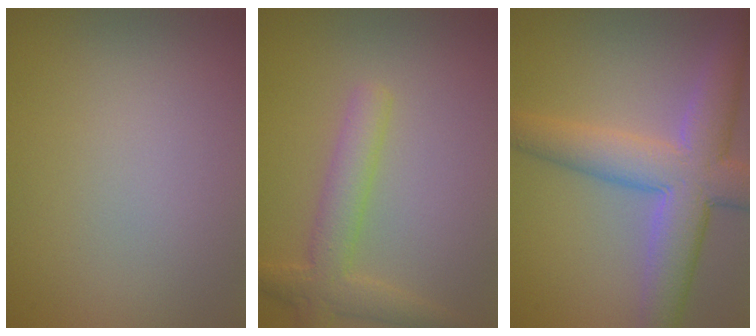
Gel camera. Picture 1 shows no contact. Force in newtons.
{"total": 3.4, "press": 3.4, "slide": 0.2}
{"total": 7.5, "press": 7.5, "slide": 0.4}